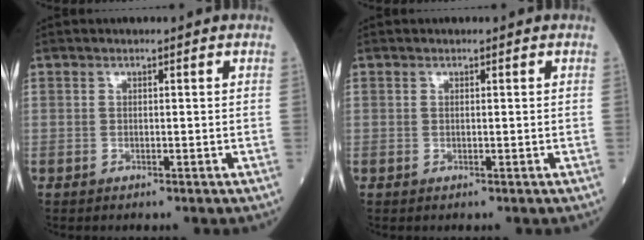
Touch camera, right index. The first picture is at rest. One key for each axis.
{"total": 0.0}